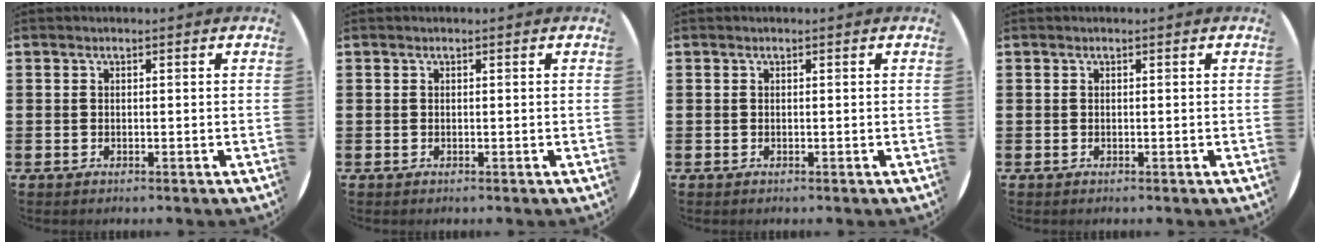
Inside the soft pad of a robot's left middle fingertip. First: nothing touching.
{"total": 0.0}
{"total": 0.0}
{"total": 0.0}